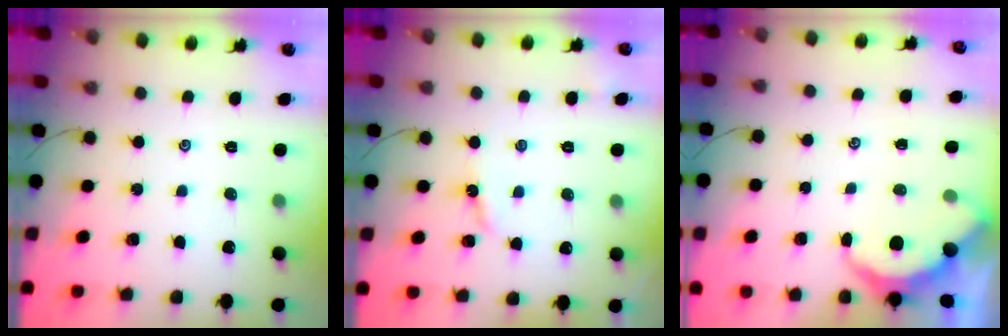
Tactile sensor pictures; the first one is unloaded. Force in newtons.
{"total": 3.4, "press": 3.4, "slide": 0.0}
{"total": 3.2, "press": 3.2, "slide": 0.3}